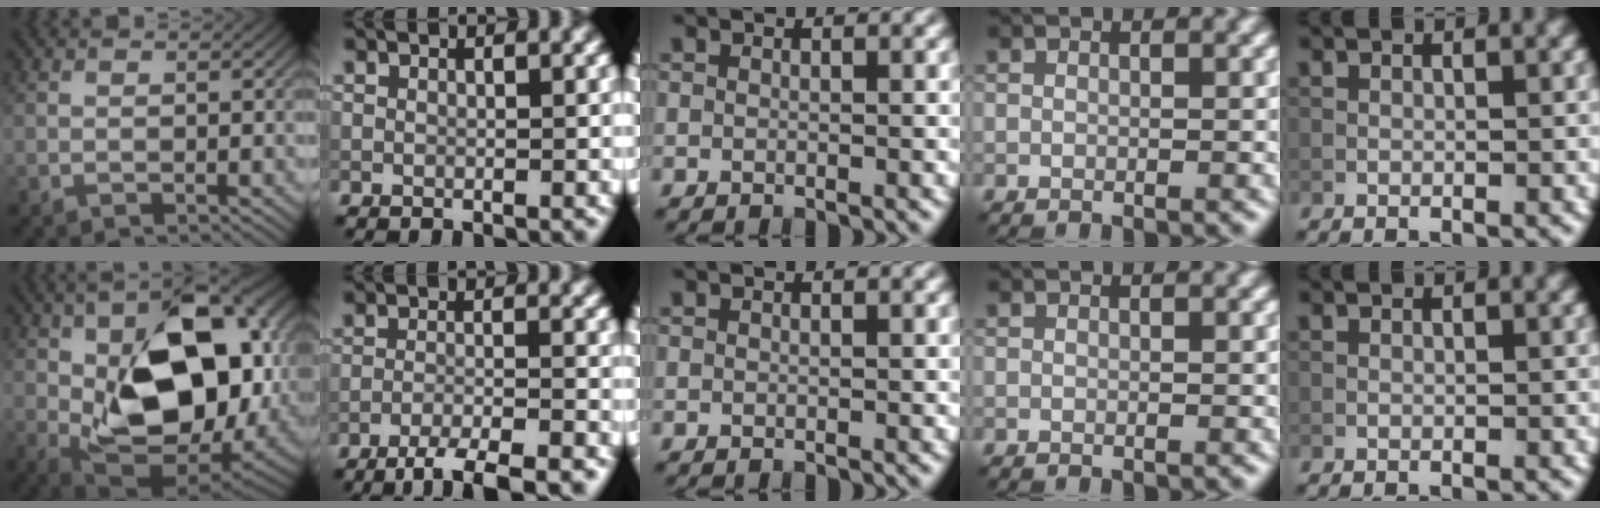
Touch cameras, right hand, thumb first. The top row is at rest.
{"thumb": {"total": 19.9, "force": [1.8, 11.5, 16.2], "torque": [-0.258, -0.005, 0.024]}, "index": {"total": 5.2, "force": [-4.1, 0.7, 3.2], "torque": [-0.050, 0.000, -0.075]}}